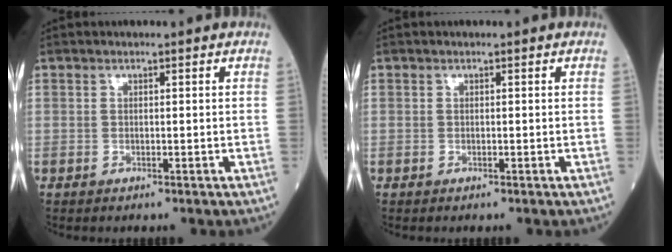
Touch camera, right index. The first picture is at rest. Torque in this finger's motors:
{"motor_torque": [0.03, 0.01, 0.00, 0.00]}